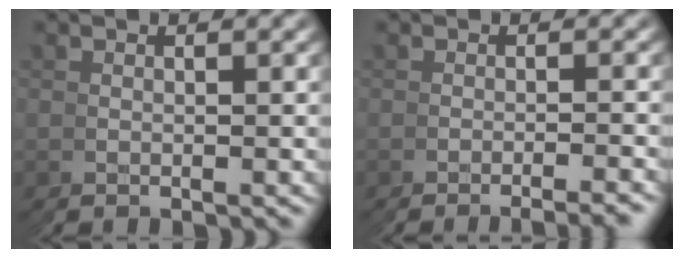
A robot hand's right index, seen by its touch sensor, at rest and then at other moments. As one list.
[{"total": 2.4, "force": [-1.6, -1.8, -0.4], "torque": [-0.003, 0.012, -0.031]}]